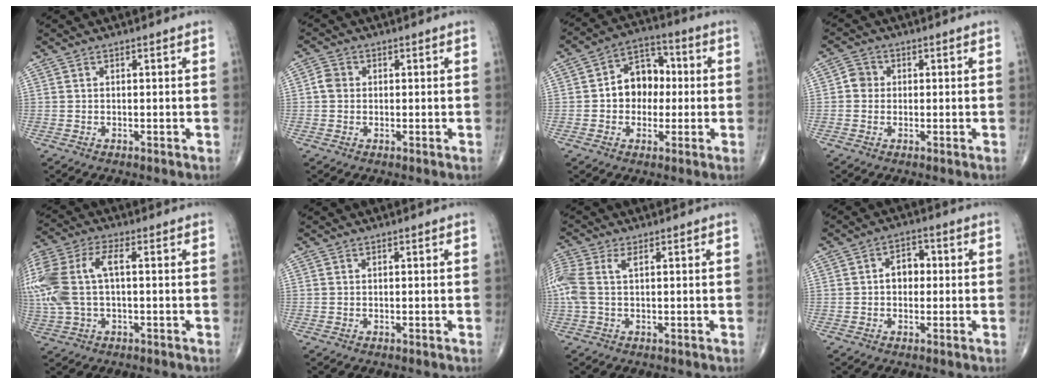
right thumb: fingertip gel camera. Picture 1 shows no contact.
{"total": 2.6, "force": [0.0, 2.3, 1.2], "torque": [-0.016, 0.007, -0.005]}
{"total": 10.0, "force": [0.1, 7.7, 6.4], "torque": [-0.059, 0.030, -0.009]}
{"total": 2.9, "force": [0.0, 2.7, 1.0], "torque": [-0.001, 0.007, -0.007]}
{"total": 14.8, "force": [1.0, 7.5, 12.7], "torque": [-0.323, 0.031, 0.021]}
{"total": 0.0}
{"total": 6.8, "force": [1.2, 3.4, 5.8], "torque": [-0.179, 0.024, 0.027]}
{"total": 4.6, "force": [0.1, 3.4, 3.1], "torque": [-0.030, 0.016, -0.007]}